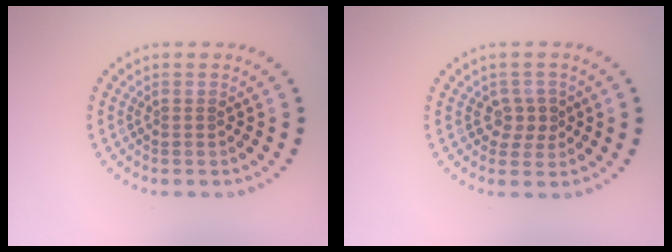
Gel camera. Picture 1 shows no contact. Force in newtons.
{"total": 1.9, "press": 1.7, "slide": 0.8}